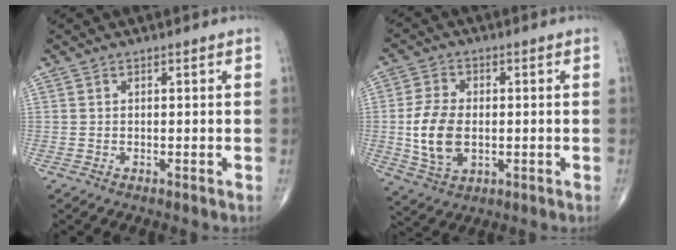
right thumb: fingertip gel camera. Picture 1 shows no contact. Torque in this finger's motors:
{"motor_torque": [-0.42, 0.53, 1.01, 0.04, 0.29]}